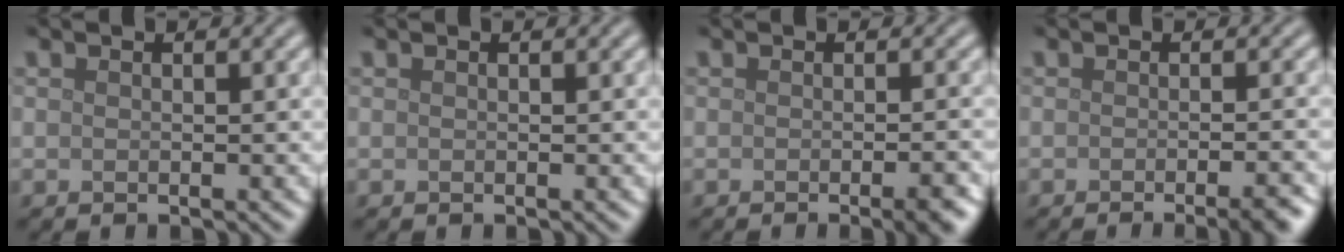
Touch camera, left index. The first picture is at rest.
{"total": 0.0}
{"total": 3.3, "force": [-1.5, 0.8, 2.8], "torque": [-0.028, -0.003, -0.021]}
{"total": 4.5, "force": [-2.3, 1.3, 3.7], "torque": [-0.026, 0.003, -0.024]}